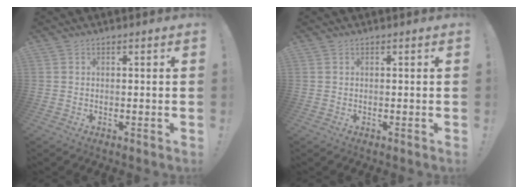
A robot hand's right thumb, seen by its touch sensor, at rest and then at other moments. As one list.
[{"total": 0.0}]